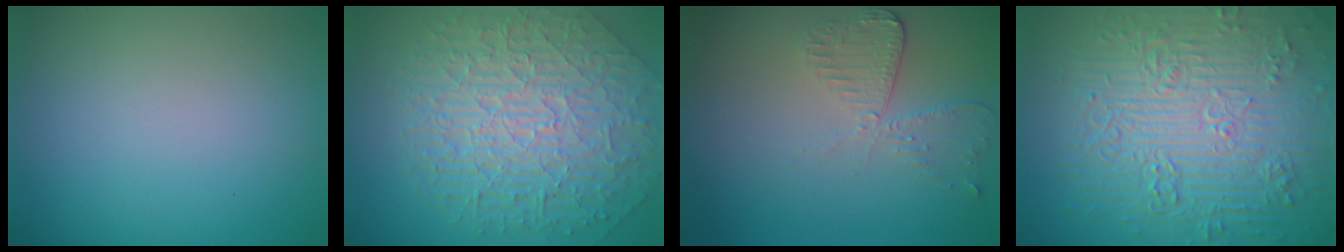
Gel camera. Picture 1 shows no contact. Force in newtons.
{"total": 9.9, "press": 6.6, "slide": 7.3}
{"total": 2.9, "press": 2.6, "slide": 1.4}
{"total": 11.4, "press": 7.5, "slide": 8.5}